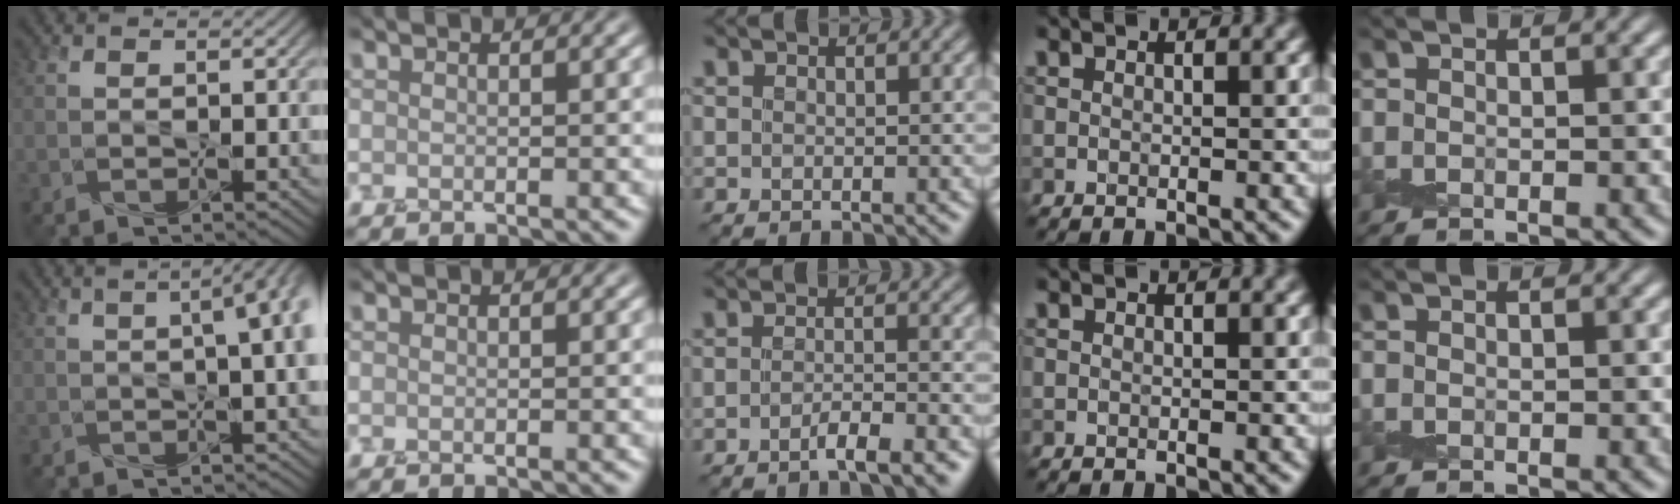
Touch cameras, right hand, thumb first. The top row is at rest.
{"thumb": {"total": 7.7, "force": [0.6, 2.3, 7.3], "torque": [-0.094, 0.015, -0.002]}, "middle": {"total": 2.6, "force": [-1.7, 0.4, 1.9], "torque": [-0.027, 0.006, -0.040]}}